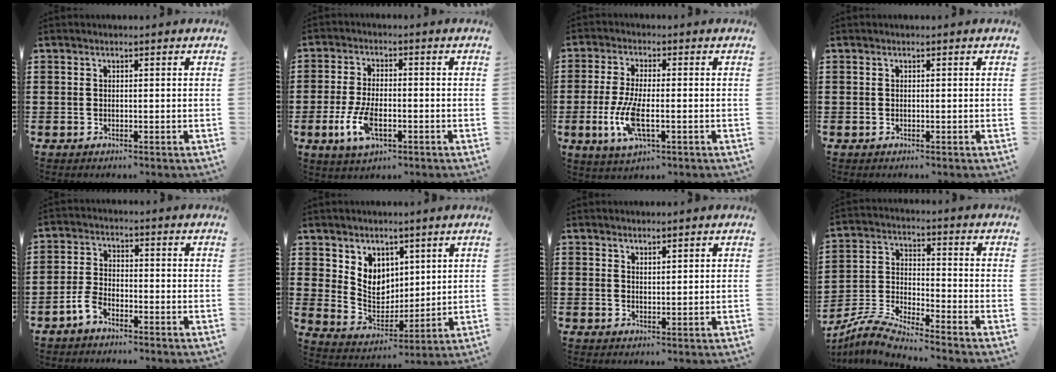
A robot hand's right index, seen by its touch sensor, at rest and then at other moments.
{"total": 6.8, "force": [-2.4, 3.1, 5.6], "torque": [-0.131, -0.009, -0.048]}
{"total": 7.2, "force": [-2.1, 2.4, 6.4], "torque": [-0.147, -0.015, -0.041]}
{"total": 0.0}
{"total": 3.4, "force": [-2.5, 1.4, 1.9], "torque": [-0.055, -0.001, -0.055]}
{"total": 6.8, "force": [3.7, 5.4, 1.8], "torque": [-0.056, -0.010, 0.073]}
{"total": 1.5, "force": [1.4, 0.2, 0.2], "torque": [-0.004, 0.002, 0.027]}
{"total": 6.1, "force": [-6.0, 0.0, 1.4], "torque": [-0.048, -0.006, -0.122]}